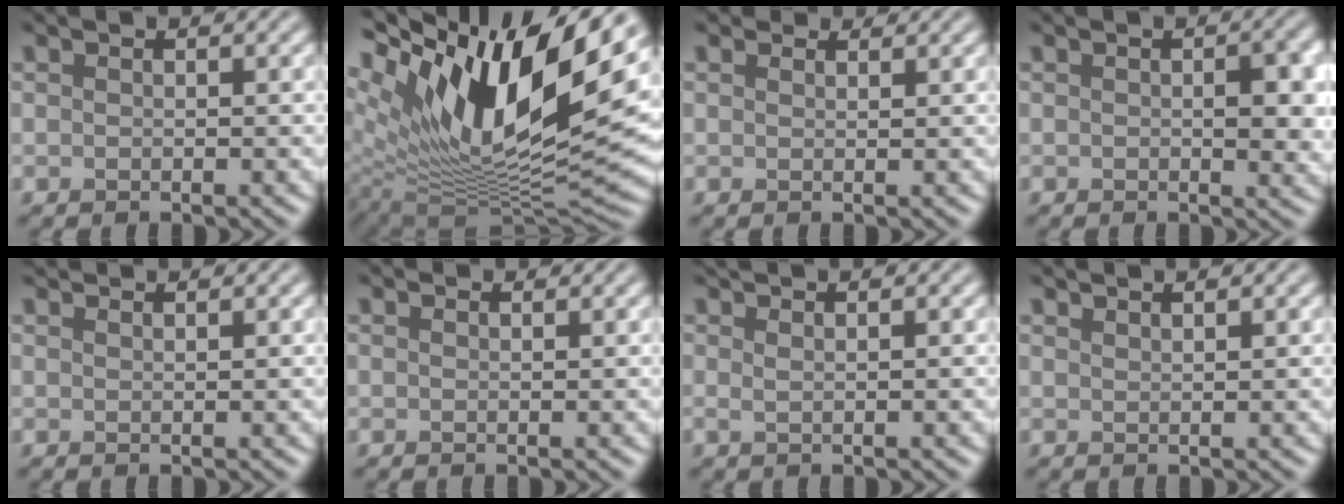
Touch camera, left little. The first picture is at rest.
{"total": 17.2, "force": [6.6, 7.4, 14.0], "torque": [-0.265, 0.004, 0.112]}
{"total": 1.8, "force": [1.6, 0.7, 0.5], "torque": [-0.016, -0.005, 0.028]}
{"total": 3.8, "force": [0.1, 2.0, 3.3], "torque": [-0.047, 0.001, 0.002]}
{"total": 1.5, "force": [1.5, -0.2, 0.2], "torque": [-0.007, 0.004, 0.021]}
{"total": 0.9, "force": [0.9, 0.2, 0.1], "torque": [-0.007, 0.002, 0.012]}
{"total": 1.1, "force": [0.9, -0.1, 0.6], "torque": [-0.016, 0.001, 0.017]}
{"total": 1.0, "force": [1.0, -0.2, 0.2], "torque": [-0.002, 0.002, 0.016]}